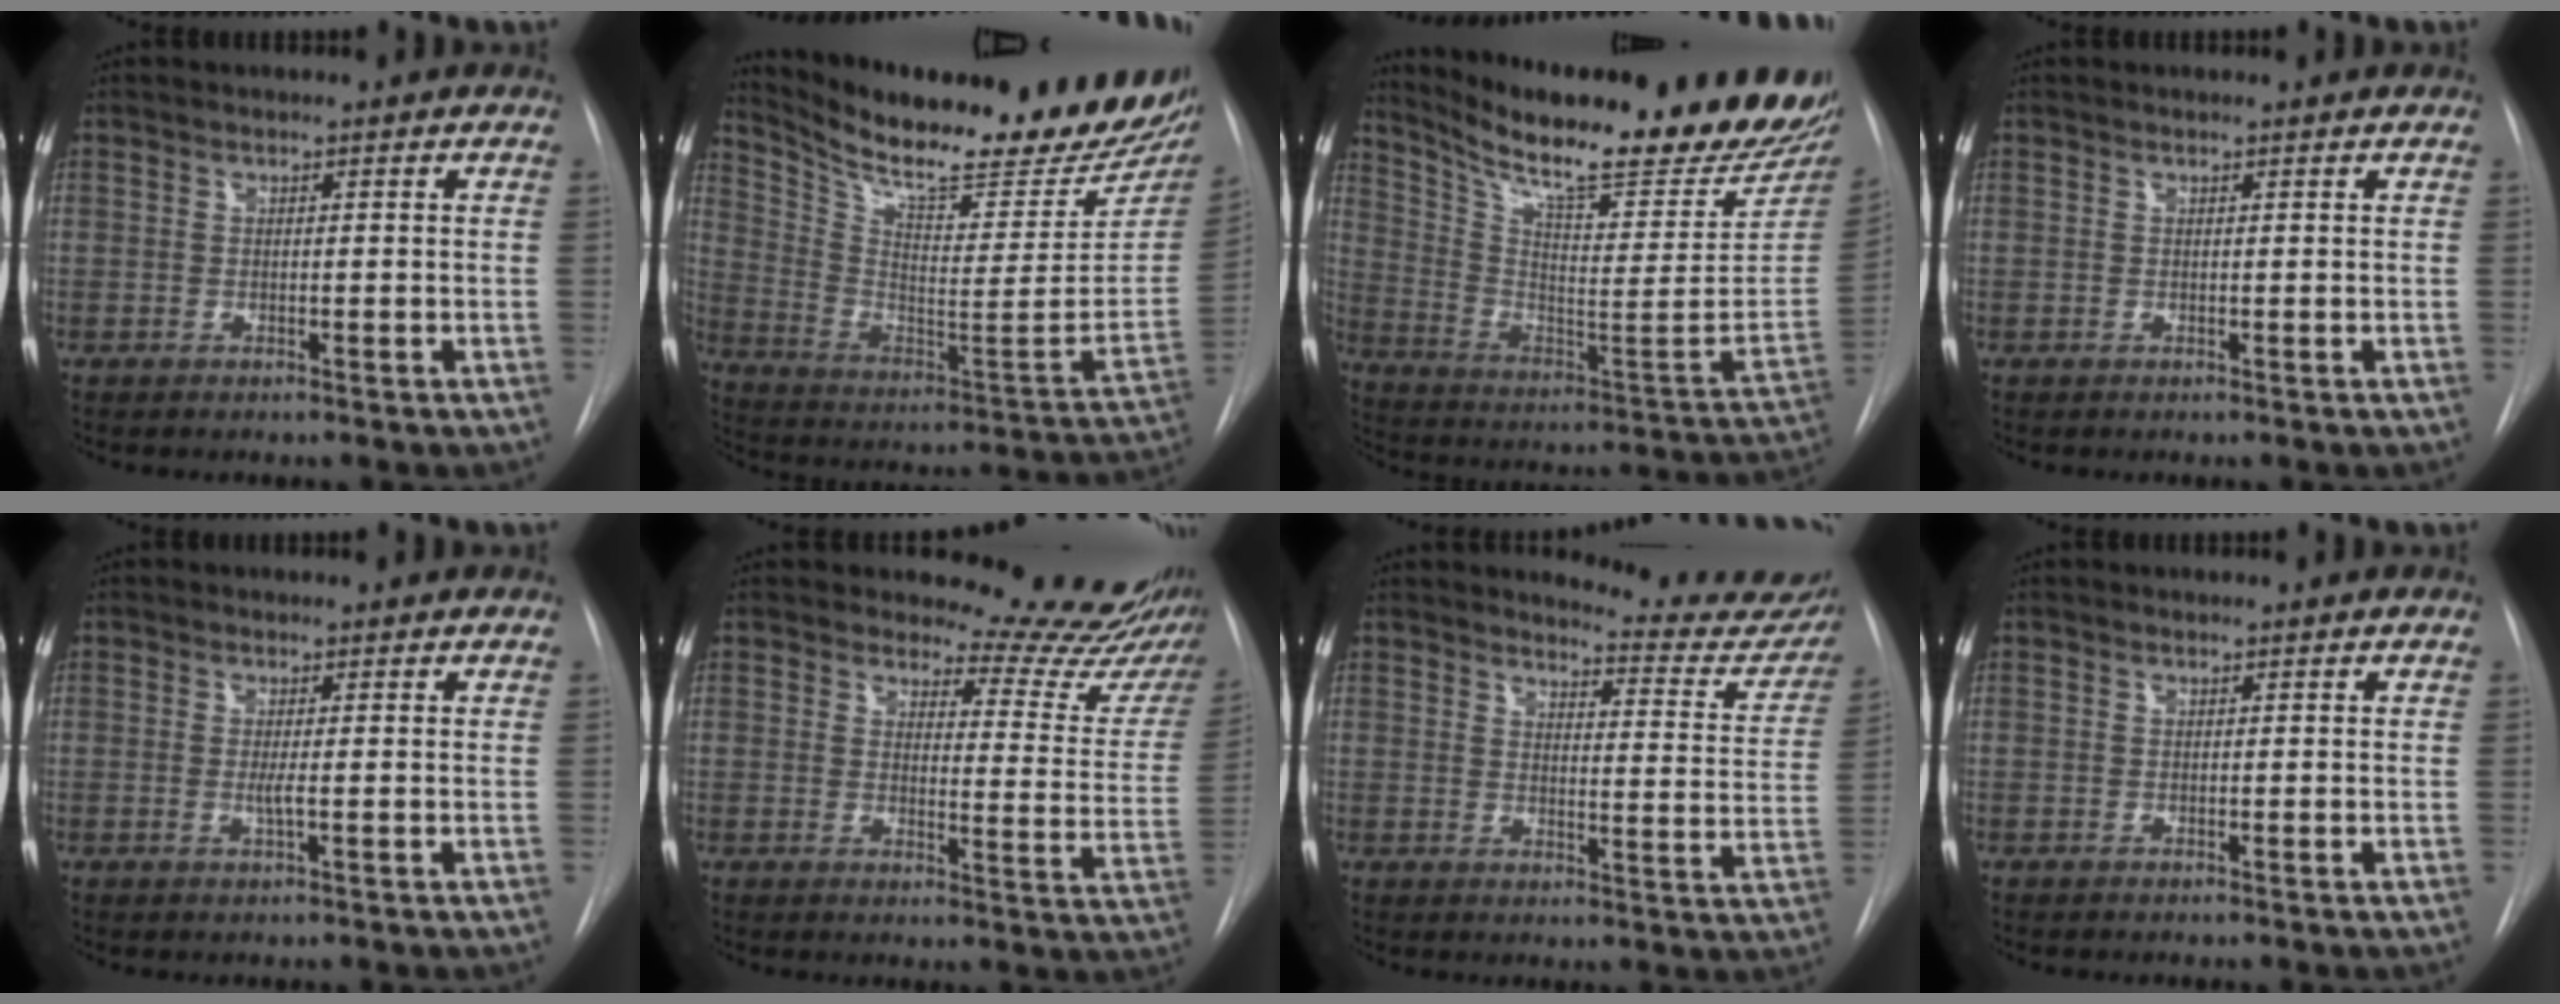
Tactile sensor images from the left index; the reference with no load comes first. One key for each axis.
{"total": 27.1, "fx": 22.9, "fy": 4.6, "fz": 13.6, "tx": -0.229, "ty": -0.072, "tz": 0.326}
{"total": 28.5, "fx": 24.0, "fy": 3.5, "fz": 14.9, "tx": -0.249, "ty": -0.082, "tz": 0.337}
{"total": 0.8, "fx": 0.8, "fy": -0.1, "fz": 0.1, "tx": -0.007, "ty": 0.003, "tz": 0.011}
{"total": 1.4, "fx": -0.4, "fy": -0.2, "fz": 1.3, "tx": -0.031, "ty": -0.007, "tz": -0.007}
{"total": 15.7, "fx": 15.2, "fy": 3.1, "fz": 2.3, "tx": 0.007, "ty": -0.121, "tz": 0.143}
{"total": 12.6, "fx": 12.3, "fy": 2.0, "fz": 1.6, "tx": 0.002, "ty": -0.075, "tz": 0.122}
{"total": 0.0}